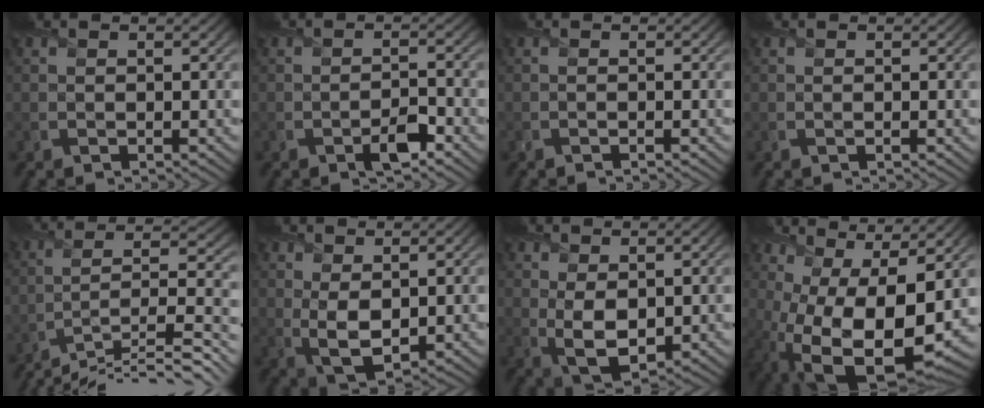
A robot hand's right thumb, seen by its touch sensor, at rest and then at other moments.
{"total": 3.1, "force": [-1.8, 1.1, 2.3], "torque": [-0.040, 0.001, -0.034]}
{"total": 0.7, "force": [-0.3, 0.1, 0.6], "torque": [-0.007, 0.000, -0.011]}
{"total": 0.0}
{"total": 14.1, "force": [-10.9, 2.7, 8.6], "torque": [-0.137, 0.010, -0.170]}
{"total": 5.0, "force": [1.0, 2.6, 4.1], "torque": [-0.099, -0.005, 0.025]}
{"total": 5.3, "force": [0.7, 2.9, 4.3], "torque": [-0.102, -0.005, 0.019]}
{"total": 17.4, "force": [-1.7, 8.3, 15.3], "torque": [-0.259, -0.047, 0.005]}